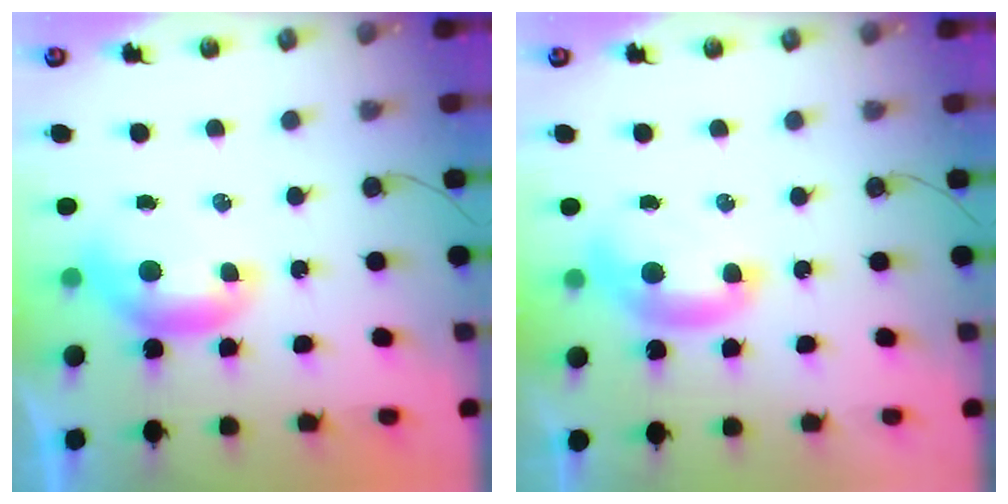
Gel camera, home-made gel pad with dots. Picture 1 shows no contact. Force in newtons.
{"total": 1.4, "press": 1.4, "slide": 0.3}